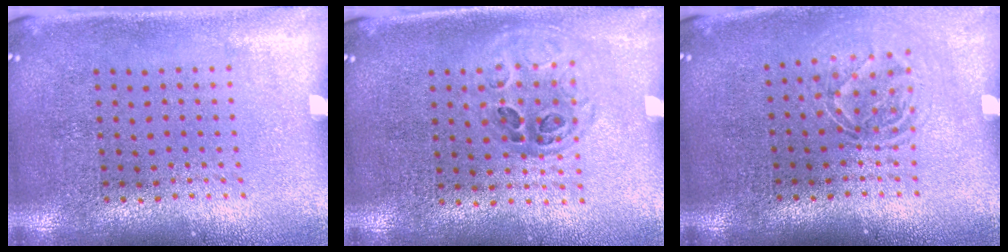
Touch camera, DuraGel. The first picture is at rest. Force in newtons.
{"total": 1.0, "press": 1.0, "slide": 0.2}
{"total": 1.6, "press": 1.3, "slide": 1.1}